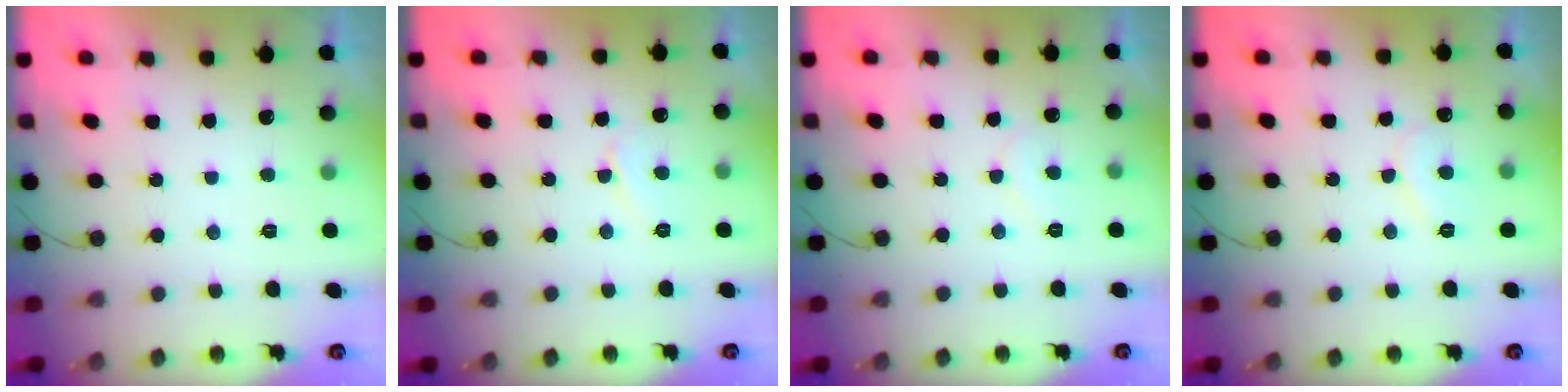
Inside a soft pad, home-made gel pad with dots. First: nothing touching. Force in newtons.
{"total": 4.6, "press": 4.5, "slide": 0.6}
{"total": 5.7, "press": 5.6, "slide": 0.6}
{"total": 6.7, "press": 6.7, "slide": 0.4}